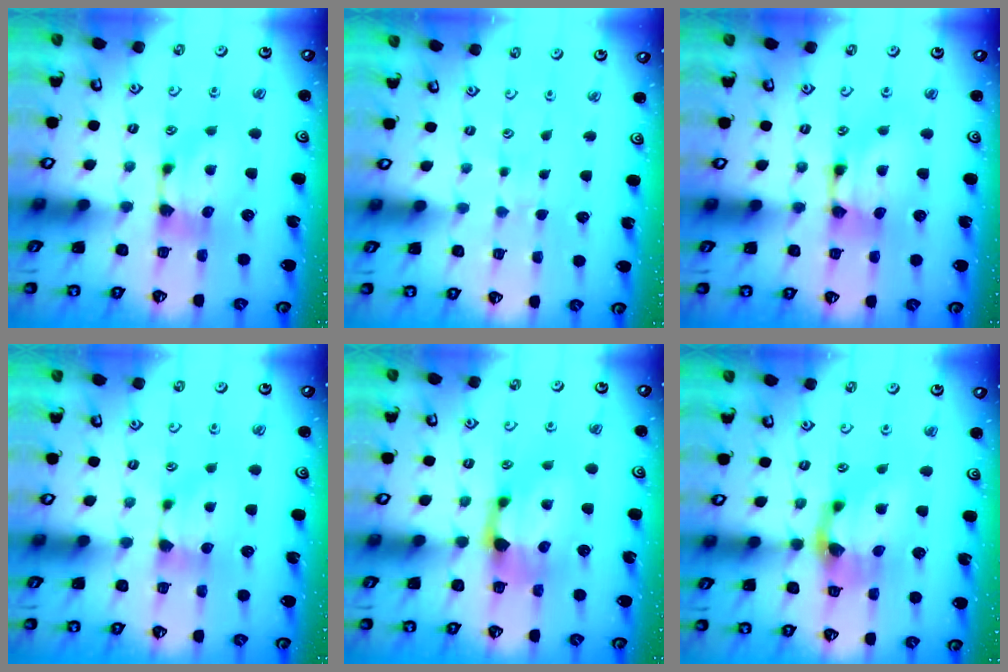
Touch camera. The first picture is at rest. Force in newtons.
{"total": 5.1, "press": 5.1, "slide": 0.3}
{"total": 2.0, "press": 2.0, "slide": 0.1}
{"total": 0.8, "press": 0.7, "slide": 0.5}
{"total": 1.6, "press": 1.0, "slide": 1.3}
{"total": 3.1, "press": 2.6, "slide": 1.8}